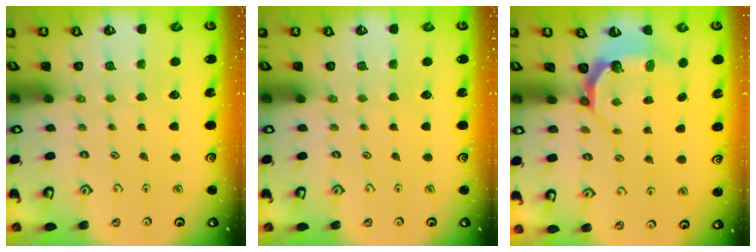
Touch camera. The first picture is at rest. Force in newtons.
{"total": 0.0}
{"total": 5.4, "press": 4.3, "slide": 3.2}